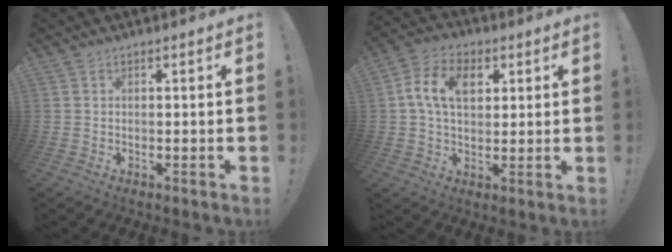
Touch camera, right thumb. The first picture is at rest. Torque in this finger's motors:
{"motor_torque": [1.47, 1.46, 0.40, -0.15, 0.02]}